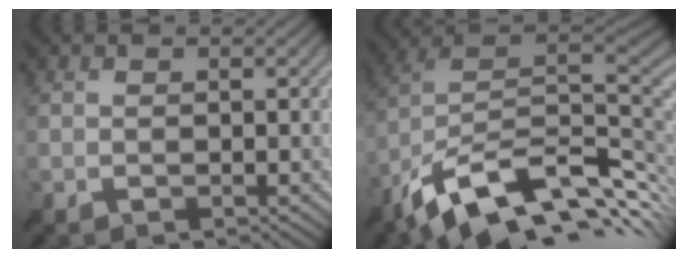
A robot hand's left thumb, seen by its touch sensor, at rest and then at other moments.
{"total": 15.5, "force": [-6.3, 7.5, 12.1], "torque": [-0.241, -0.009, -0.109]}